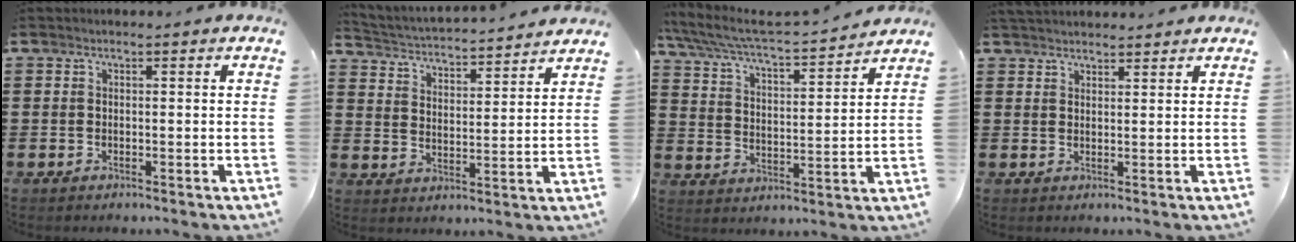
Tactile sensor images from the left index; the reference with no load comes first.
{"total": 2.9, "force": [2.9, -0.2, 0.1], "torque": [-0.022, -0.030, 0.042]}
{"total": 5.1, "force": [4.7, 0.0, 2.0], "torque": [-0.062, -0.037, 0.072]}
{"total": 2.1, "force": [2.1, 0.3, 0.1], "torque": [-0.007, -0.001, 0.041]}